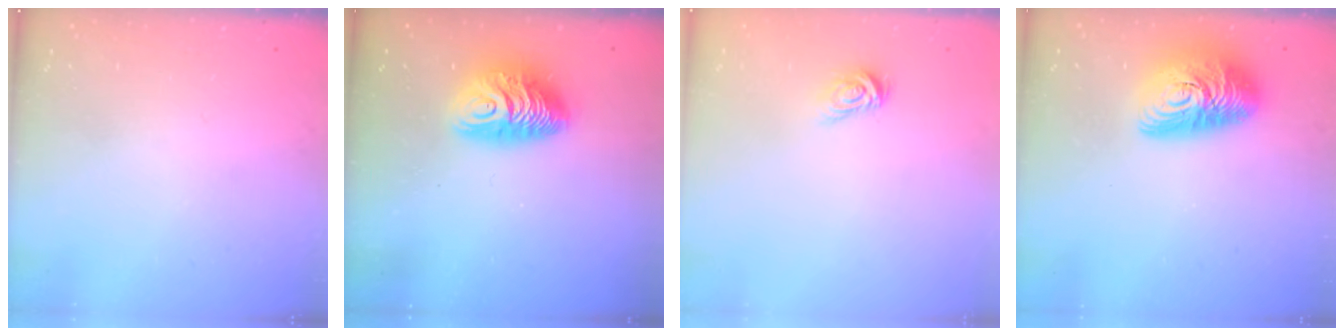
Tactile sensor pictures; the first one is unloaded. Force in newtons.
{"total": 10.2, "press": 10.2, "slide": 0.8}
{"total": 3.5, "press": 3.5, "slide": 0.4}
{"total": 14.6, "press": 14.6, "slide": 1.0}